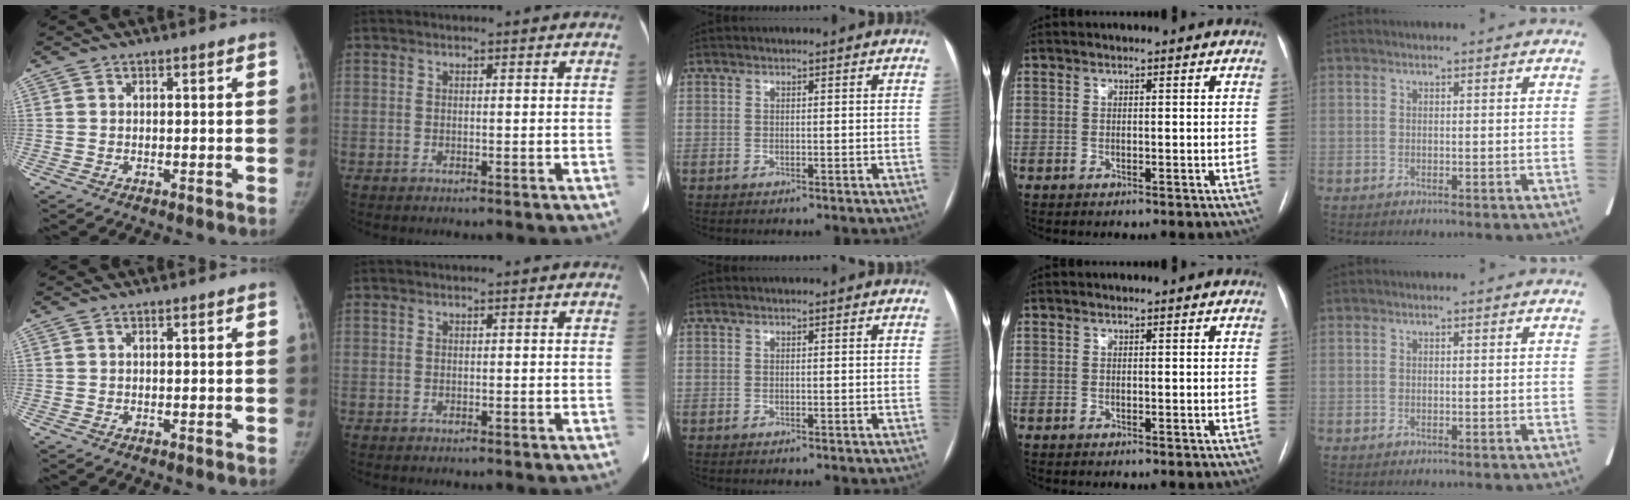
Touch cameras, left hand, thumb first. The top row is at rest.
{}